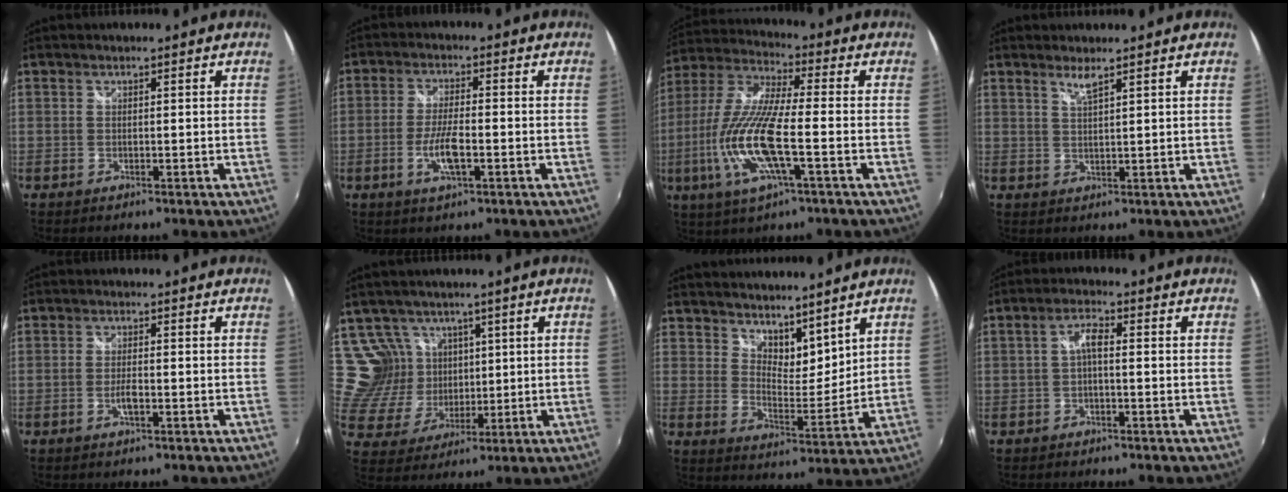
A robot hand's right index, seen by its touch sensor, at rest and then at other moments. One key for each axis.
{"total": 6.5, "fx": -2.2, "fy": 1.6, "fz": 5.9, "tx": -0.123, "ty": -0.005, "tz": -0.044}
{"total": 16.7, "fx": -4.7, "fy": 3.4, "fz": 15.7, "tx": -0.332, "ty": -0.016, "tz": -0.094}
{"total": 2.3, "fx": 1.7, "fy": -0.1, "fz": 1.5, "tx": -0.030, "ty": -0.002, "tz": 0.030}
{"total": 2.5, "fx": -1.0, "fy": 0.5, "fz": 2.2, "tx": -0.047, "ty": -0.002, "tz": -0.020}
{"total": 9.3, "fx": 5.0, "fy": 7.4, "fz": 2.5, "tx": -0.052, "ty": 0.010, "tz": 0.118}
{"total": 8.5, "fx": 7.0, "fy": 3.6, "fz": 3.1, "tx": -0.040, "ty": -0.001, "tz": 0.125}
{"total": 2.9, "fx": -0.4, "fy": 0.9, "fz": 2.7, "tx": -0.056, "ty": 0.009, "tz": -0.008}